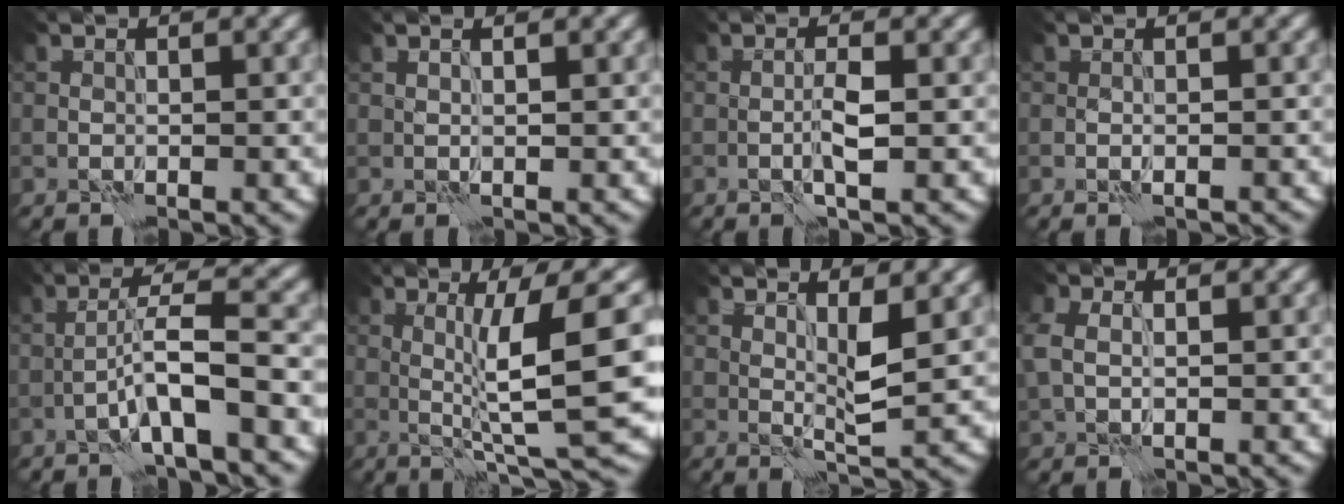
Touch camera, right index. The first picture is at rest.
{"total": 1.1, "force": [0.7, 0.3, 0.8], "torque": [-0.010, -0.007, 0.005]}
{"total": 2.1, "force": [-0.2, 0.3, 2.1], "torque": [-0.041, 0.001, -0.007]}
{"total": 0.9, "force": [-0.5, 0.2, 0.7], "torque": [-0.015, -0.002, -0.009]}
{"total": 4.6, "force": [-1.8, 0.3, 4.2], "torque": [-0.074, 0.018, -0.038]}
{"total": 9.1, "force": [0.9, 1.0, 9.0], "torque": [-0.136, 0.003, 0.021]}
{"total": 2.5, "force": [1.0, 0.3, 2.3], "torque": [-0.043, -0.006, 0.017]}
{"total": 3.0, "force": [0.6, 2.1, 2.1], "torque": [-0.059, 0.008, 0.010]}